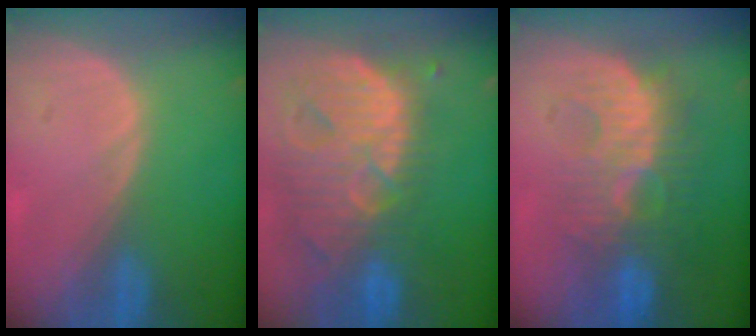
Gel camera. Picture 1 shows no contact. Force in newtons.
{"total": 13.7, "press": 11.6, "slide": 7.3}
{"total": 9.2, "press": 9.0, "slide": 1.9}